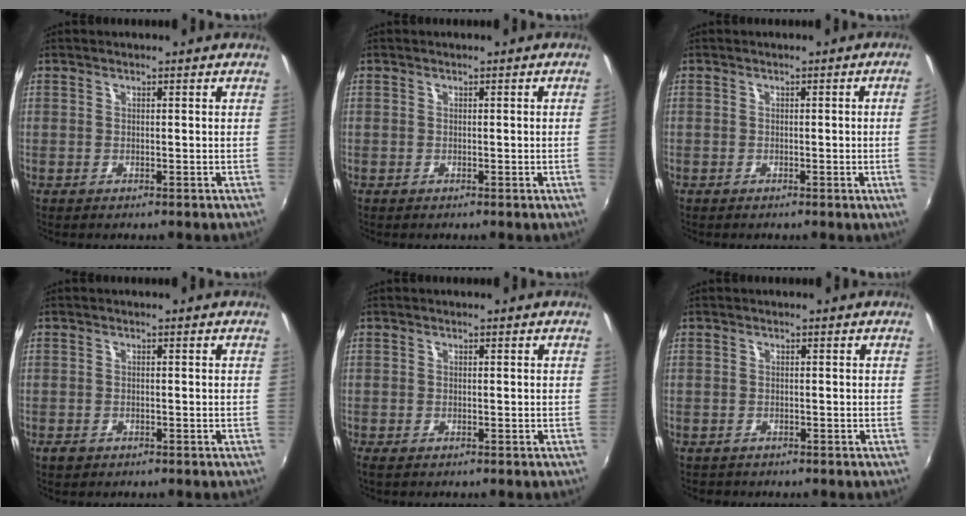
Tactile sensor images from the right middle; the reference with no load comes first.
{"total": 0.7, "force": [0.0, -0.4, 0.6], "torque": [-0.003, -0.004, -0.002]}
{"total": 2.9, "force": [-0.2, -1.5, 2.4], "torque": [-0.039, -0.013, 0.002]}
{"total": 1.5, "force": [-1.0, 1.0, 0.6], "torque": [-0.013, -0.003, -0.017]}
{"total": 0.7, "force": [-0.4, 0.1, 0.6], "torque": [-0.012, -0.002, -0.008]}
{"total": 0.7, "force": [-0.5, 0.4, -0.1], "torque": [0.000, -0.001, -0.009]}